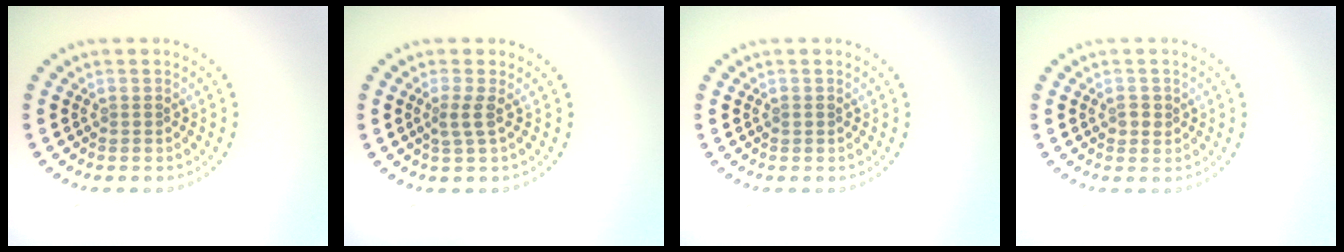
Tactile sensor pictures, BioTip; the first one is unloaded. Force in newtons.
{"total": 1.7, "press": 1.1, "slide": 1.2}
{"total": 0.5, "press": 0.5, "slide": 0.2}
{"total": 1.2, "press": 1.2, "slide": 0.1}